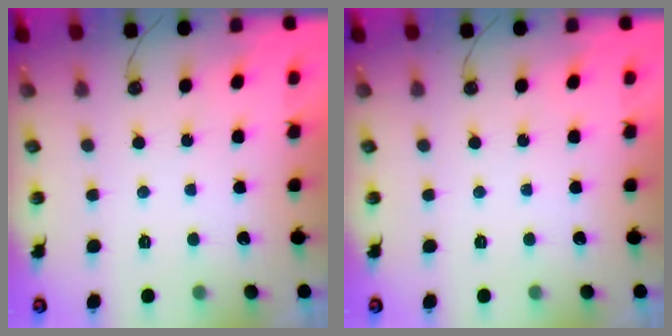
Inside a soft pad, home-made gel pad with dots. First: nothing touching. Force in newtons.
{"total": 0.0}